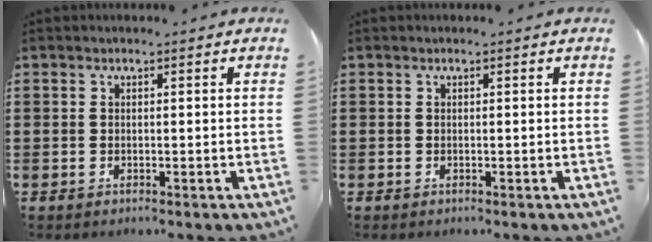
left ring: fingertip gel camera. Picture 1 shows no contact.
{"total": 0.0}